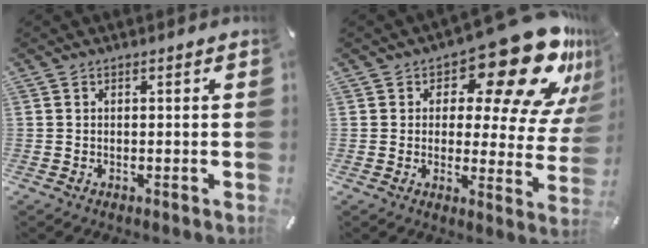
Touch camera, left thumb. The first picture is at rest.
{"total": 21.6, "force": [13.3, 8.9, 14.5], "torque": [-0.179, -0.095, 0.217]}